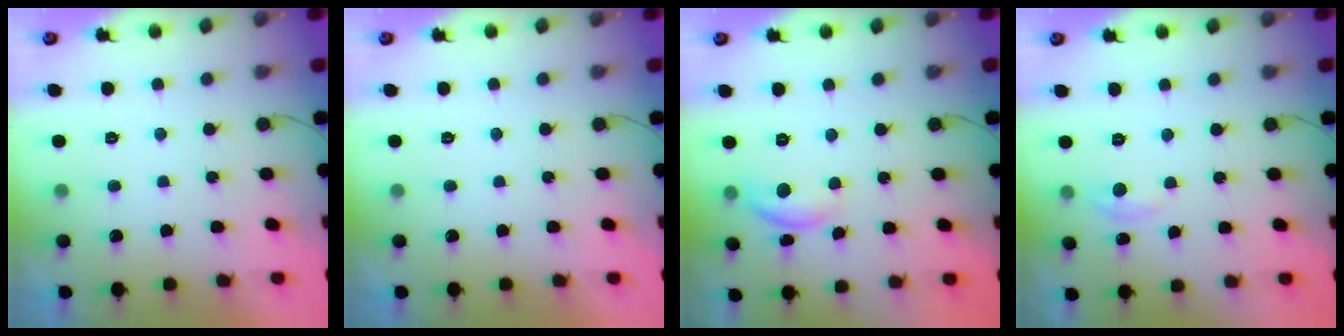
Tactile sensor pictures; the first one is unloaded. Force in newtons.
{"total": 0.0}
{"total": 8.5, "press": 8.4, "slide": 0.6}
{"total": 3.1, "press": 3.1, "slide": 0.4}